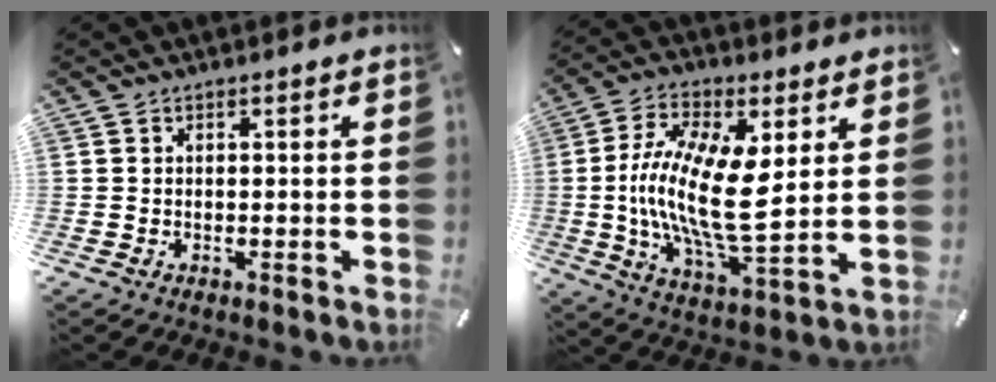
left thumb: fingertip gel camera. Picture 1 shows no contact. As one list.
[{"total": 18.1, "force": [1.4, 7.2, 16.5], "torque": [-0.349, -0.017, 0.018]}]